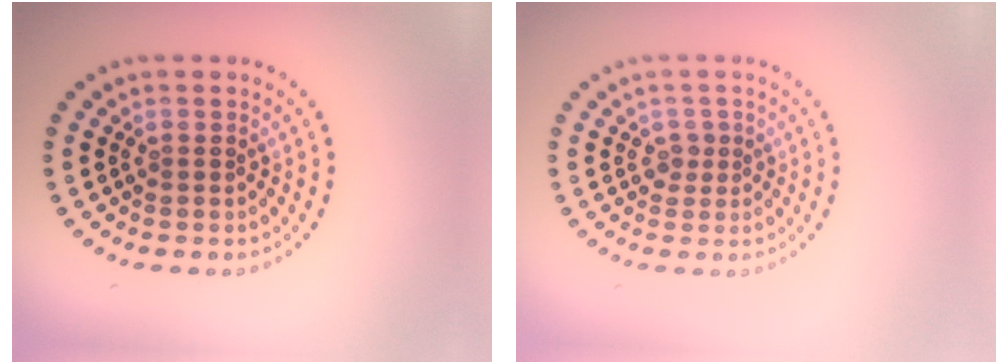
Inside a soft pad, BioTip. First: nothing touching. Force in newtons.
{"total": 1.1, "press": 0.9, "slide": 0.7}